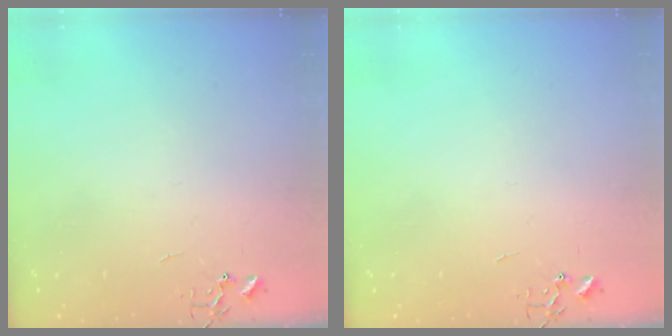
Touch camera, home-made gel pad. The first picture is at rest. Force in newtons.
{"total": 0.0}